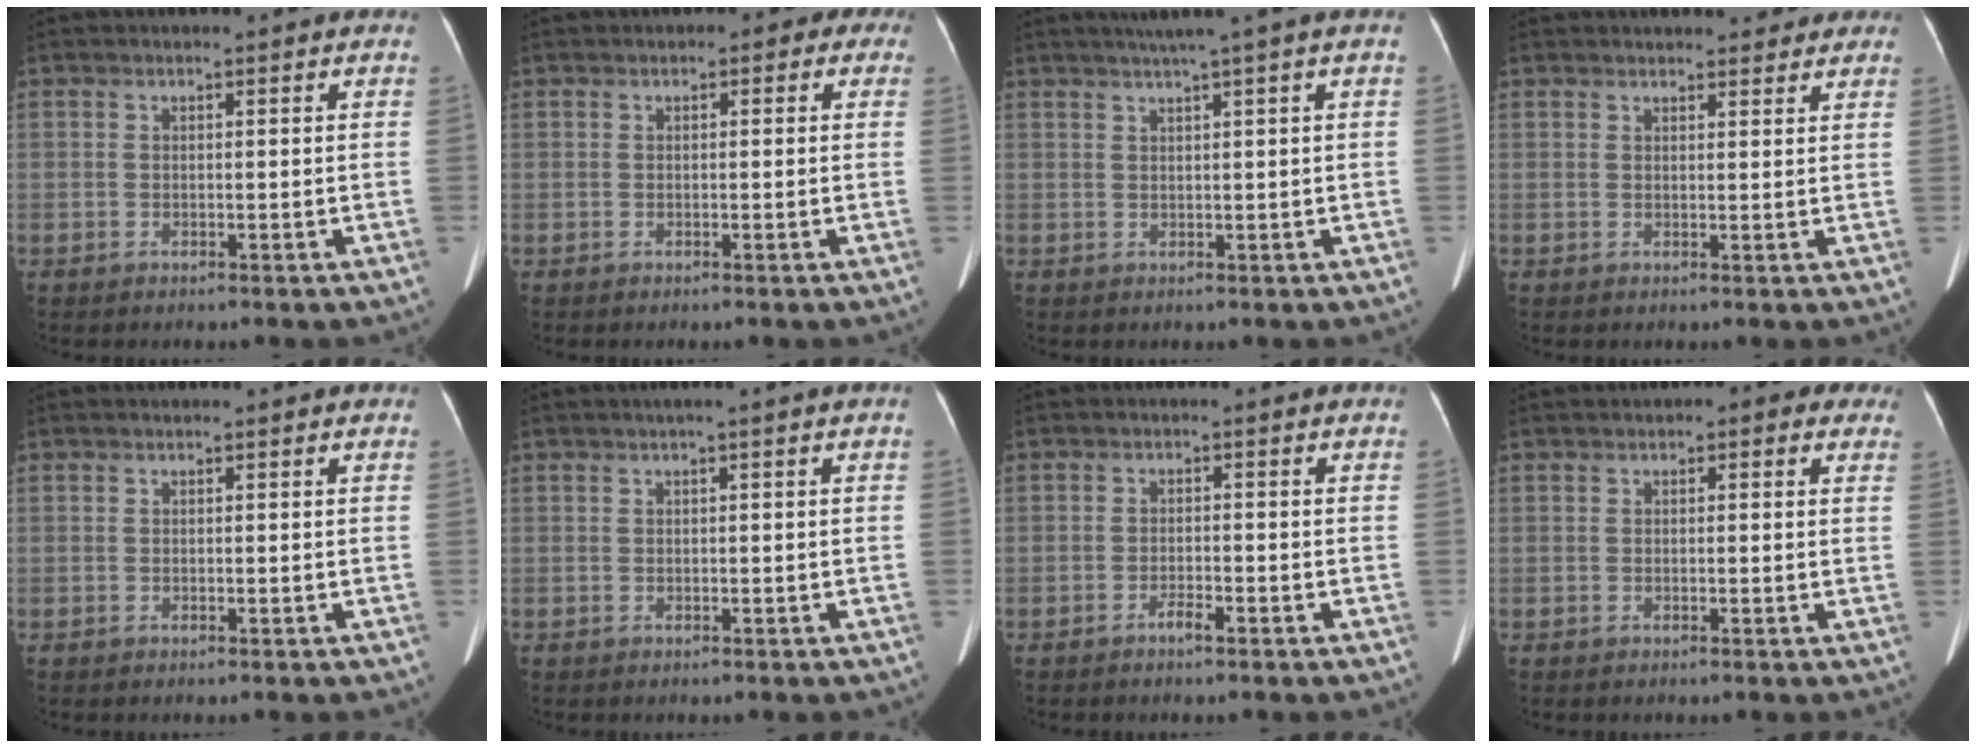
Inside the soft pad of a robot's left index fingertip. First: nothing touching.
{"total": 2.6, "force": [0.8, 1.7, 1.7], "torque": [-0.006, 0.020, -0.001]}
{"total": 3.8, "force": [2.4, -1.1, 2.7], "torque": [-0.044, 0.010, 0.044]}
{"total": 8.4, "force": [7.5, 2.5, 2.8], "torque": [-0.022, 0.015, 0.082]}
{"total": 0.0}
{"total": 0.8, "force": [0.1, -0.1, 0.7], "torque": [-0.015, 0.007, 0.006]}
{"total": 1.7, "force": [-1.3, 0.2, 1.1], "torque": [-0.021, 0.000, -0.021]}
{"total": 3.3, "force": [1.8, 1.7, 2.1], "torque": [-0.014, 0.020, 0.013]}